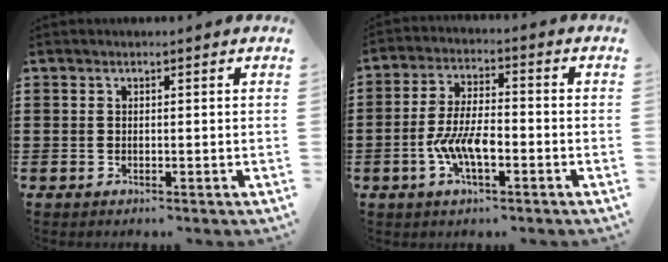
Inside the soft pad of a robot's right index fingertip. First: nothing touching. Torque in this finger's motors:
{"motor_torque": [1.38, 0.76, 0.52, 0.21]}